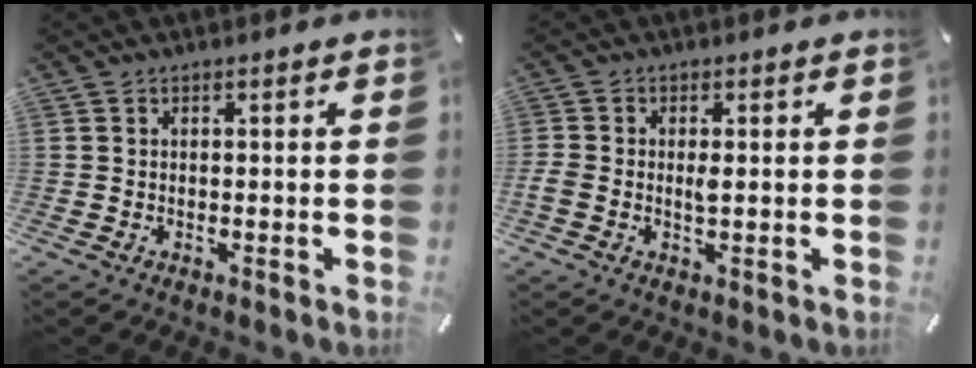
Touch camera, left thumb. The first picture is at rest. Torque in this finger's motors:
{"motor_torque": [-0.10, 0.86, 0.48, 0.17, 0.00]}